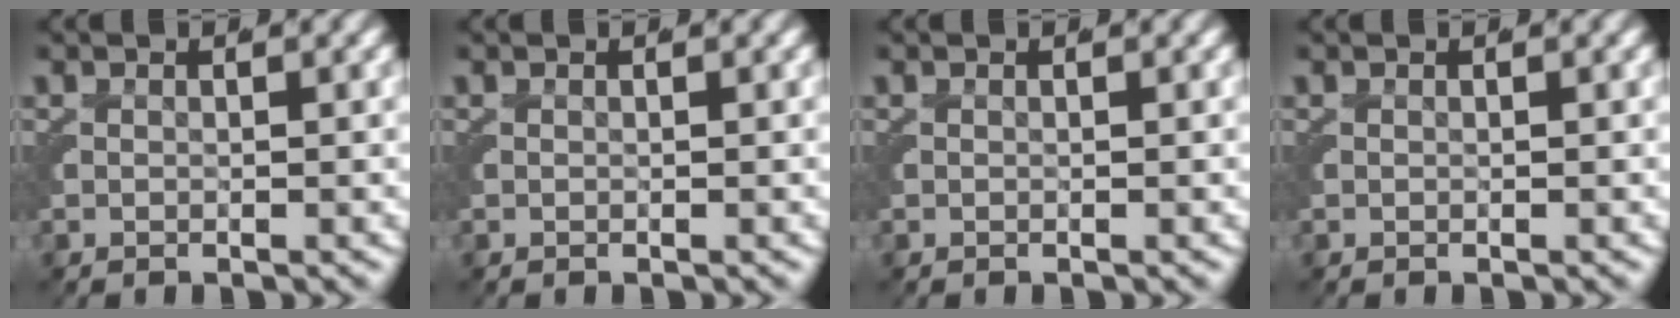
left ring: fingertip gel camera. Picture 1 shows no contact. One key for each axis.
{"total": 0.0}
{"total": 0.0}
{"total": 0.0}